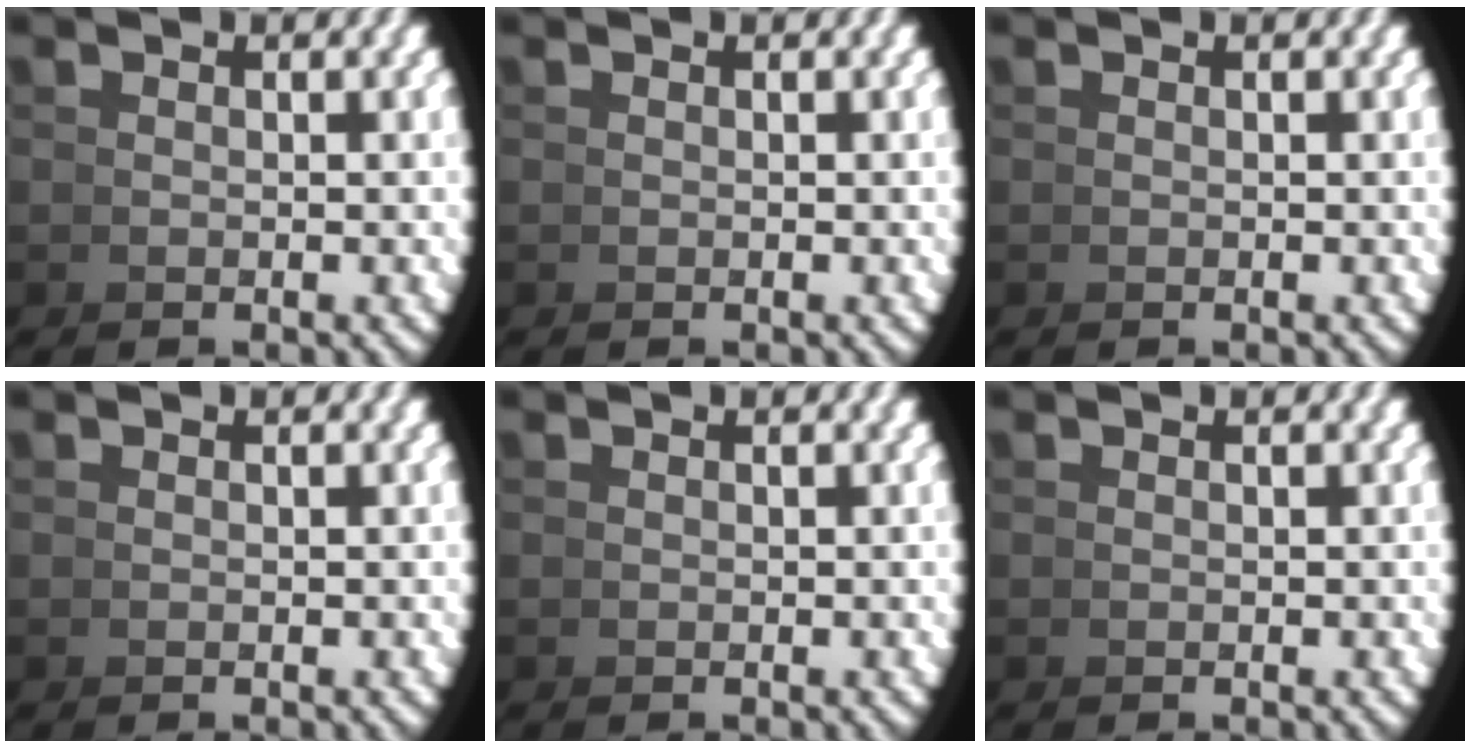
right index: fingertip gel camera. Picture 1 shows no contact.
{"total": 0.0}
{"total": 0.0}
{"total": 0.0}
{"total": 0.0}
{"total": 0.0}